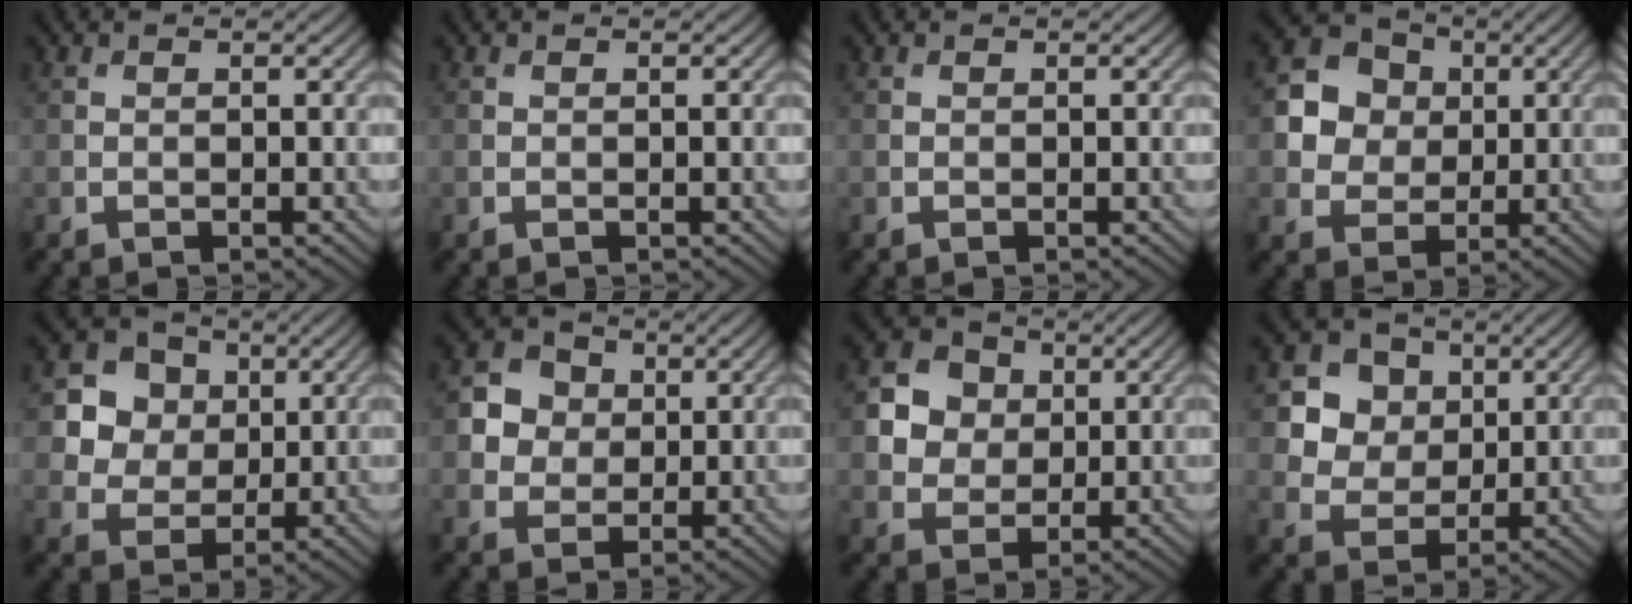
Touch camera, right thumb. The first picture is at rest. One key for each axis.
{"total": 0.0}
{"total": 0.0}
{"total": 7.1, "fx": 1.3, "fy": 6.3, "fz": 3.0, "tx": -0.086, "ty": 0.011, "tz": 0.007}
{"total": 7.0, "fx": 2.0, "fy": 6.0, "fz": 2.9, "tx": -0.074, "ty": 0.001, "tz": 0.021}
{"total": 5.2, "fx": 0.8, "fy": 4.7, "fz": 2.1, "tx": -0.048, "ty": 0.010, "tz": 0.003}
{"total": 6.1, "fx": 1.3, "fy": 5.4, "fz": 2.6, "tx": -0.066, "ty": 0.008, "tz": 0.006}
{"total": 7.4, "fx": 2.7, "fy": 6.2, "fz": 3.1, "tx": -0.091, "ty": -0.008, "tz": 0.053}